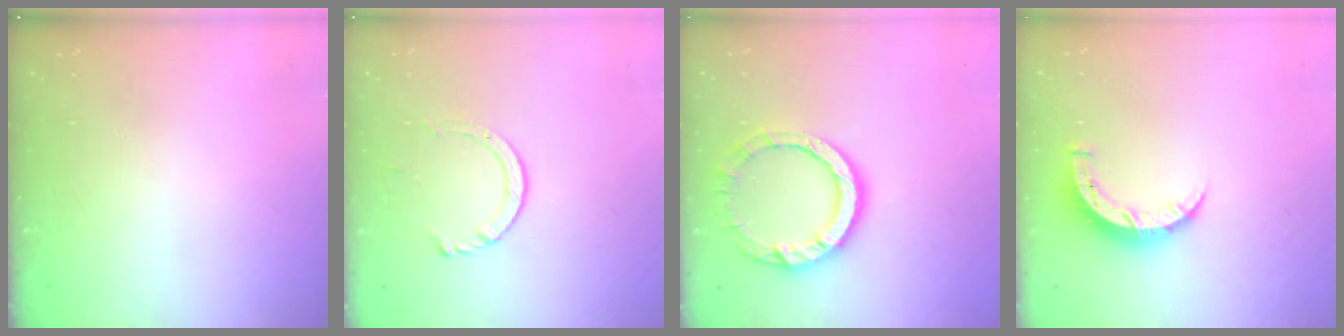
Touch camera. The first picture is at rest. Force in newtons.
{"total": 3.9, "press": 3.9, "slide": 0.4}
{"total": 10.2, "press": 10.2, "slide": 0.9}
{"total": 6.7, "press": 6.7, "slide": 0.6}